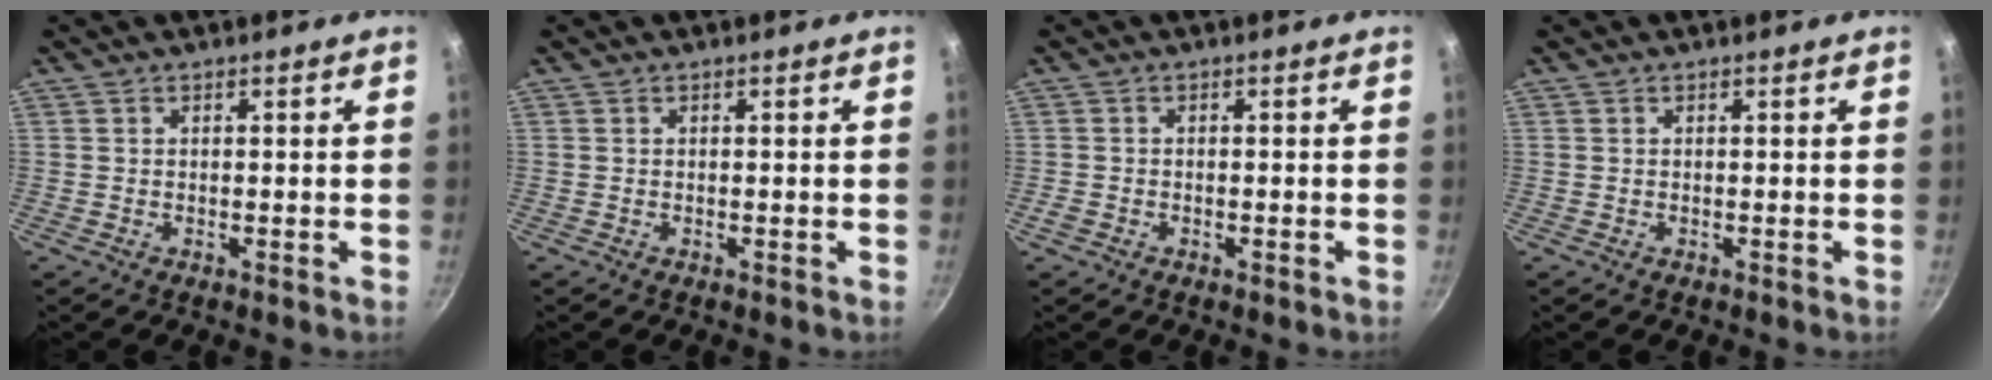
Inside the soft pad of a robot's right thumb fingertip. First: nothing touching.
{"total": 0.0}
{"total": 1.4, "force": [-0.8, 0.9, 0.7], "torque": [-0.018, 0.004, -0.016]}
{"total": 0.0}